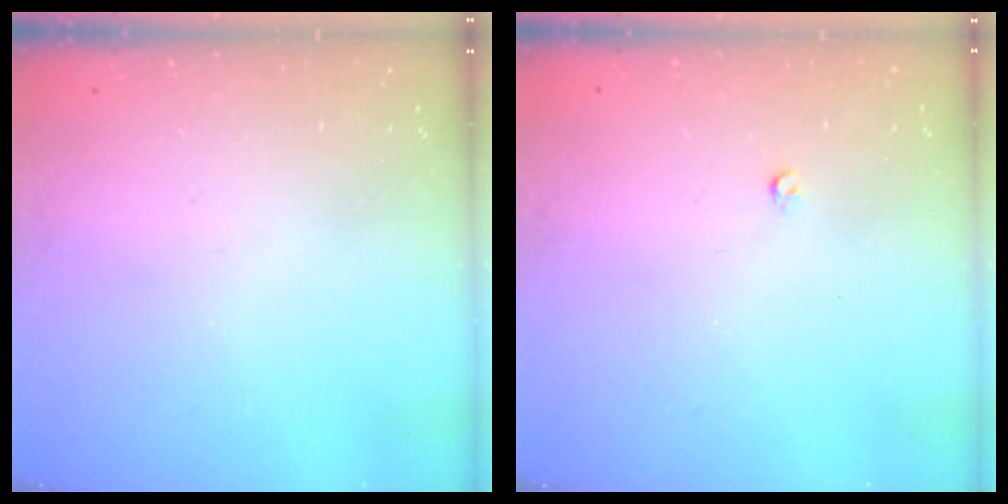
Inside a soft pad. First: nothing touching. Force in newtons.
{"total": 2.6, "press": 2.5, "slide": 0.4}